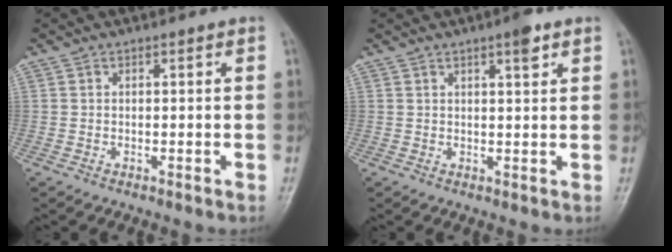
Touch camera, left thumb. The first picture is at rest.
{"total": 3.4, "force": [2.0, 0.7, 2.6], "torque": [-0.034, -0.009, 0.028]}